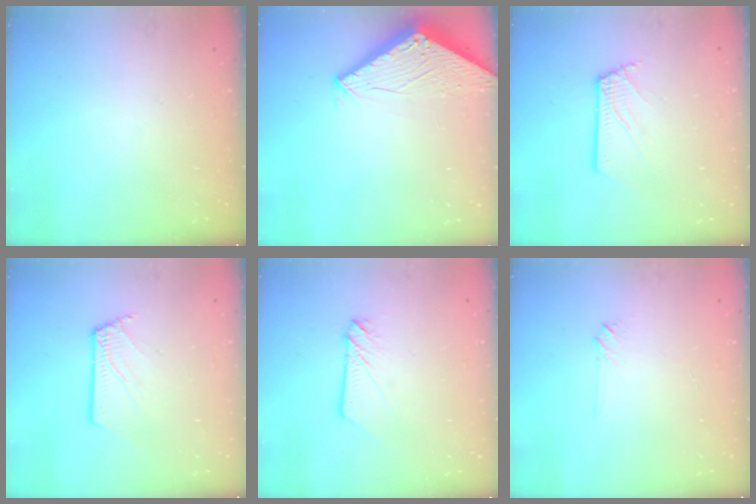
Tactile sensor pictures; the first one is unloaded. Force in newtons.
{"total": 2.8, "press": 2.8, "slide": 0.2}
{"total": 2.6, "press": 2.6, "slide": 0.3}
{"total": 2.6, "press": 2.6, "slide": 0.3}
{"total": 3.0, "press": 3.0, "slide": 0.2}
{"total": 2.0, "press": 2.0, "slide": 0.3}